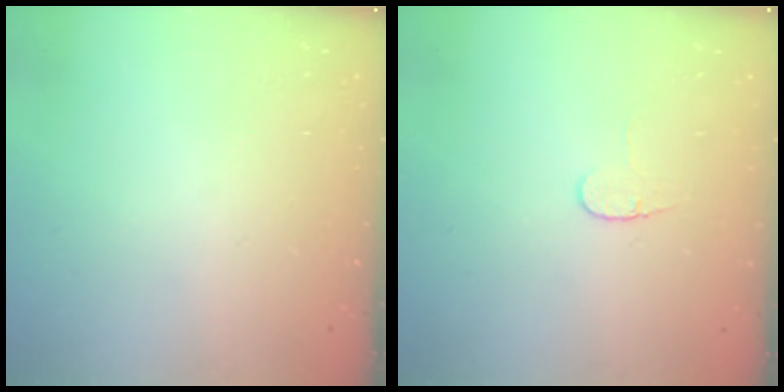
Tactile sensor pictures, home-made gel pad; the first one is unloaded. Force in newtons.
{"total": 3.7, "press": 3.6, "slide": 0.4}